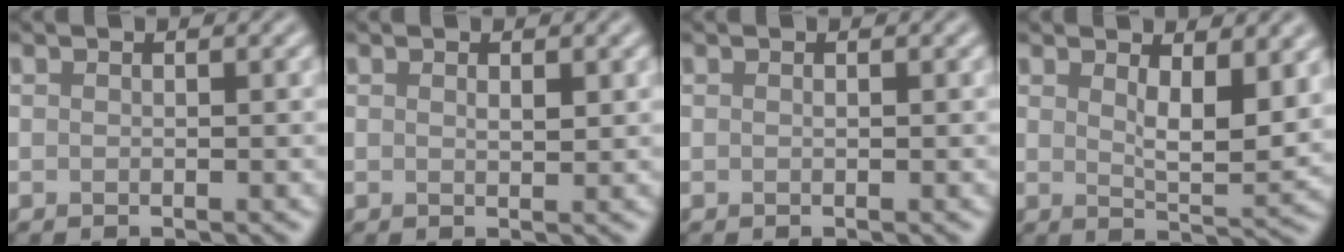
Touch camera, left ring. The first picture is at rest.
{"total": 0.9, "force": [0.4, 0.4, 0.7], "torque": [-0.014, -0.003, 0.008]}
{"total": 0.0}
{"total": 4.7, "force": [1.9, 1.6, 4.0], "torque": [-0.070, -0.011, 0.037]}